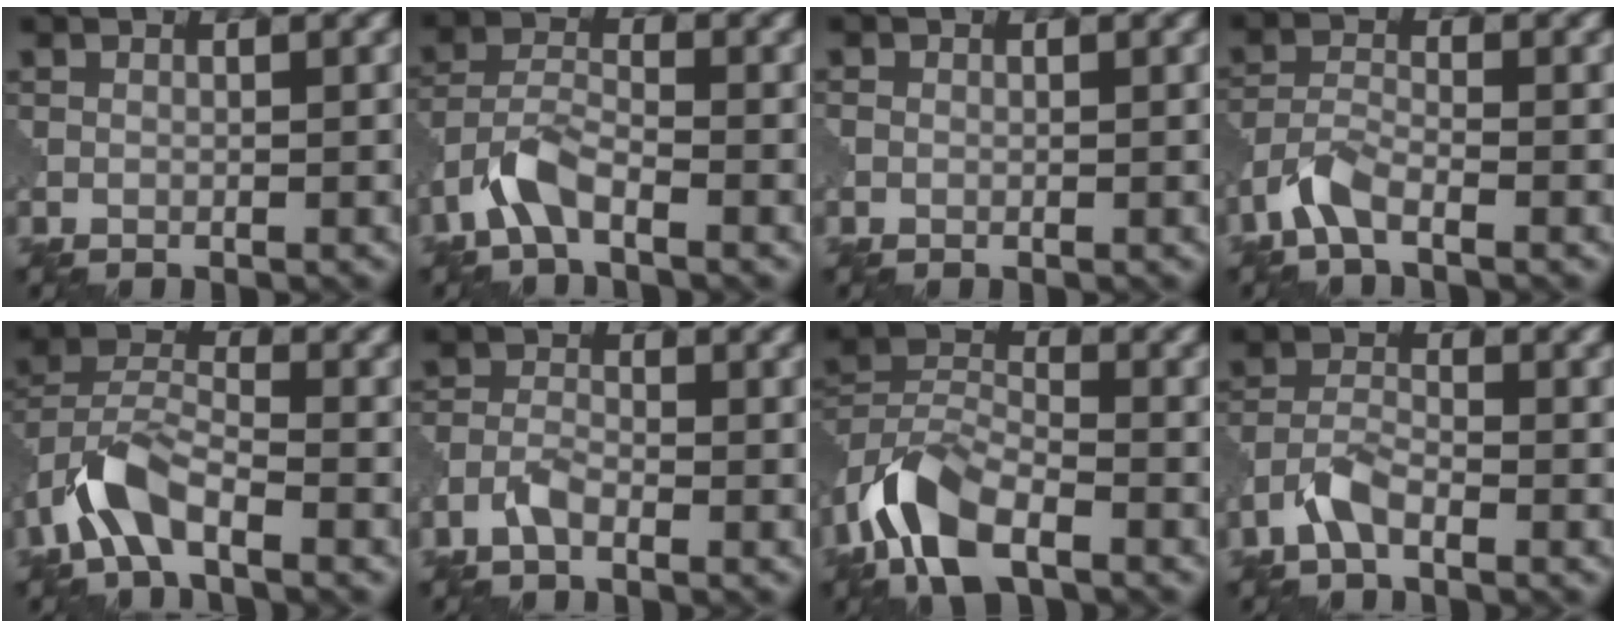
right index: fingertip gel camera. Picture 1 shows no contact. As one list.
[{"total": 3.9, "force": [-2.5, 1.5, 2.7], "torque": [-0.057, 0.009, -0.062]}, {"total": 0.7, "force": [0.0, 0.7, 0.2], "torque": [-0.002, -0.002, -0.001]}, {"total": 3.3, "force": [-2.3, 1.1, 2.1], "torque": [-0.052, 0.003, -0.056]}, {"total": 5.4, "force": [-3.2, 2.2, 3.7], "torque": [-0.073, 0.009, -0.071]}, {"total": 2.3, "force": [-1.5, 1.1, 1.4], "torque": [-0.032, 0.005, -0.039]}, {"total": 7.7, "force": [-4.8, 3.5, 4.9], "torque": [-0.093, 0.004, -0.105]}, {"total": 3.1, "force": [-2.0, 1.2, 2.0], "torque": [-0.044, 0.008, -0.050]}]